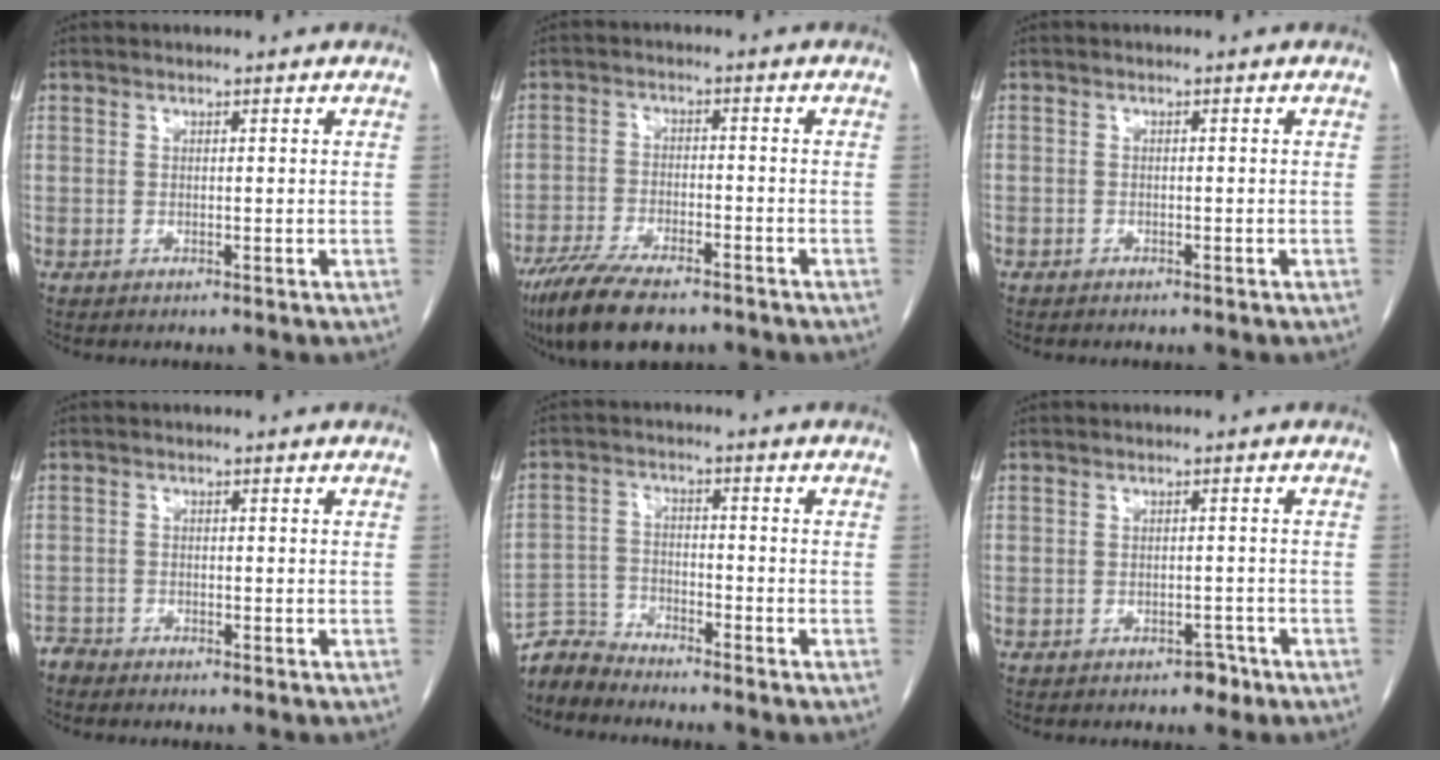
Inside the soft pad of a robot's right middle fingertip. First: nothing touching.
{"total": 12.4, "force": [-9.3, 4.0, 7.2], "torque": [-0.128, -0.019, -0.152]}
{"total": 0.8, "force": [-0.6, 0.5, 0.1], "torque": [-0.008, 0.003, -0.011]}
{"total": 1.4, "force": [-1.3, 0.3, -0.2], "torque": [0.003, -0.003, -0.026]}
{"total": 4.9, "force": [-4.9, 0.2, -0.8], "torque": [0.013, -0.004, -0.095]}
{"total": 1.7, "force": [-1.3, 0.9, 0.8], "torque": [-0.014, 0.001, -0.013]}